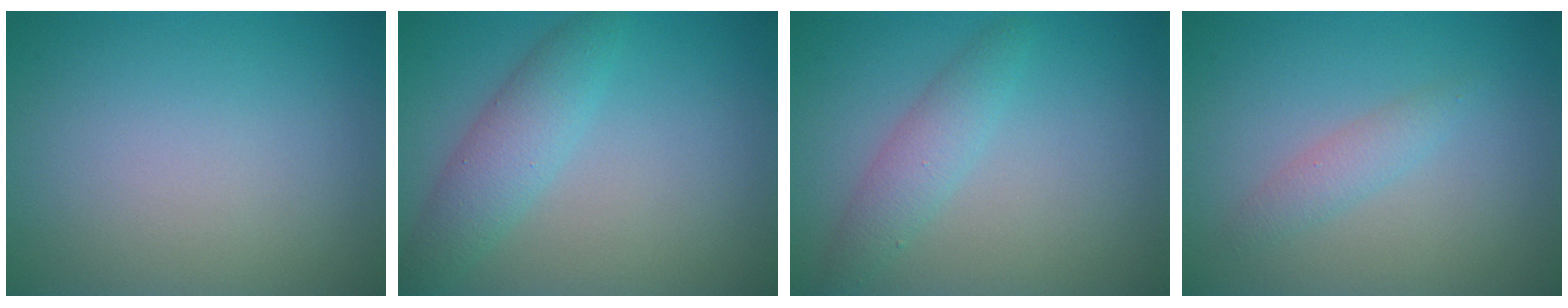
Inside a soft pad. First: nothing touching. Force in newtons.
{"total": 3.5, "press": 3.5, "slide": 0.1}
{"total": 2.4, "press": 2.4, "slide": 0.1}
{"total": 1.6, "press": 1.6, "slide": 0.0}